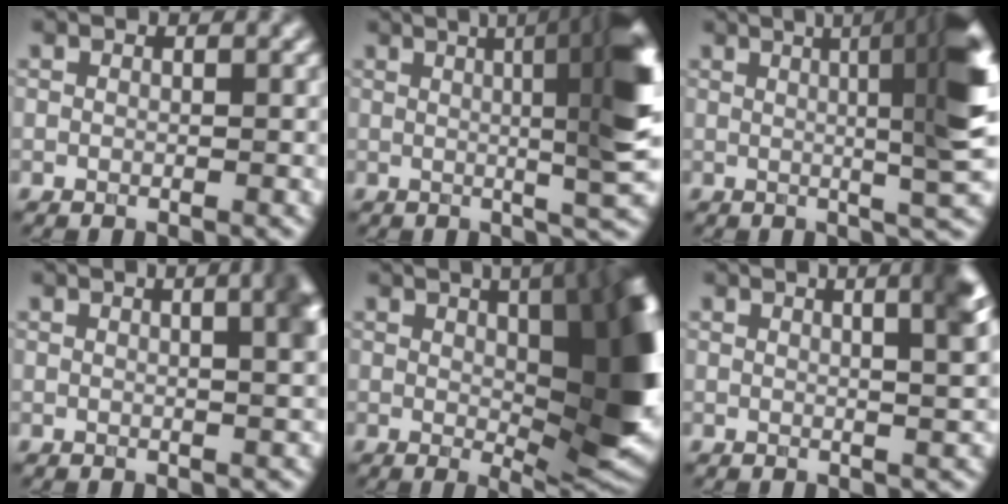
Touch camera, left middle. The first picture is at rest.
{"total": 12.9, "force": [2.3, 3.8, 12.1], "torque": [-0.091, 0.036, 0.013]}
{"total": 11.4, "force": [2.2, 2.8, 10.8], "torque": [-0.089, 0.029, 0.015]}
{"total": 5.5, "force": [1.5, 2.2, 4.7], "torque": [-0.021, 0.026, 0.003]}
{"total": 16.2, "force": [2.5, 6.6, 14.6], "torque": [-0.139, -0.006, 0.046]}
{"total": 6.7, "force": [2.5, 2.7, 5.6], "torque": [-0.026, 0.034, 0.004]}